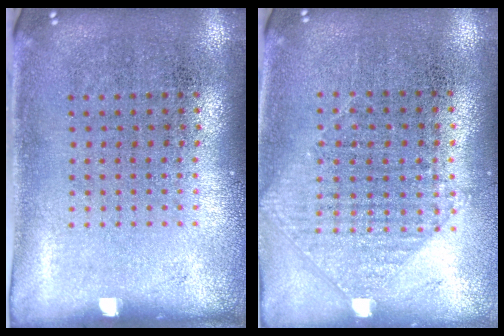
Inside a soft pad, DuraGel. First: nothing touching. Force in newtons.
{"total": 0.9, "press": 0.8, "slide": 0.3}